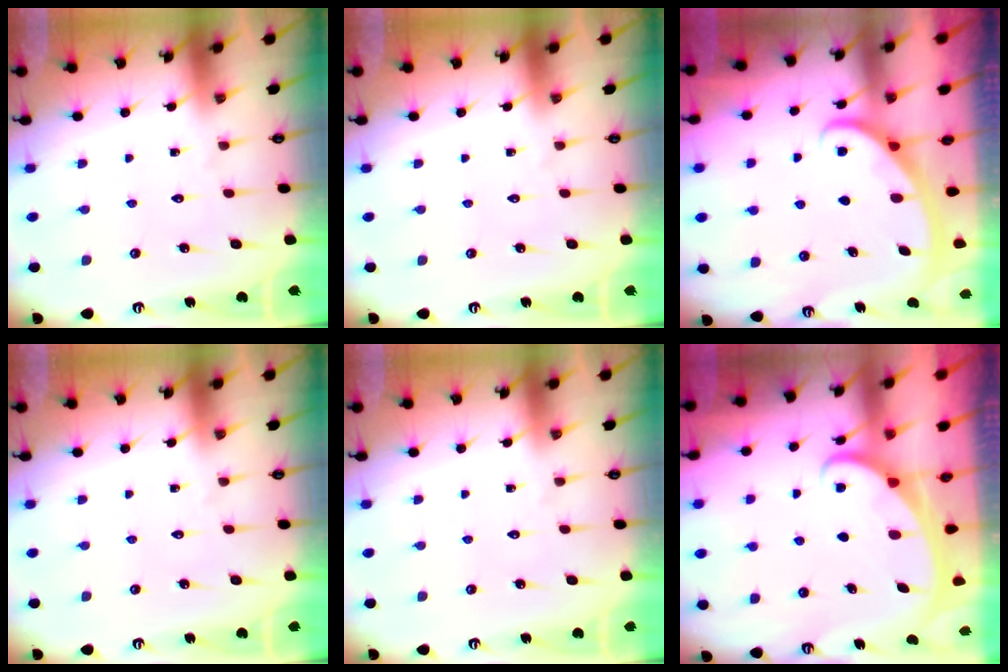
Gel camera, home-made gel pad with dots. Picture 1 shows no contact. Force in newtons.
{"total": 0.0}
{"total": 3.0, "press": 3.0, "slide": 0.4}
{"total": 0.0}
{"total": 0.0}
{"total": 2.1, "press": 2.0, "slide": 0.4}